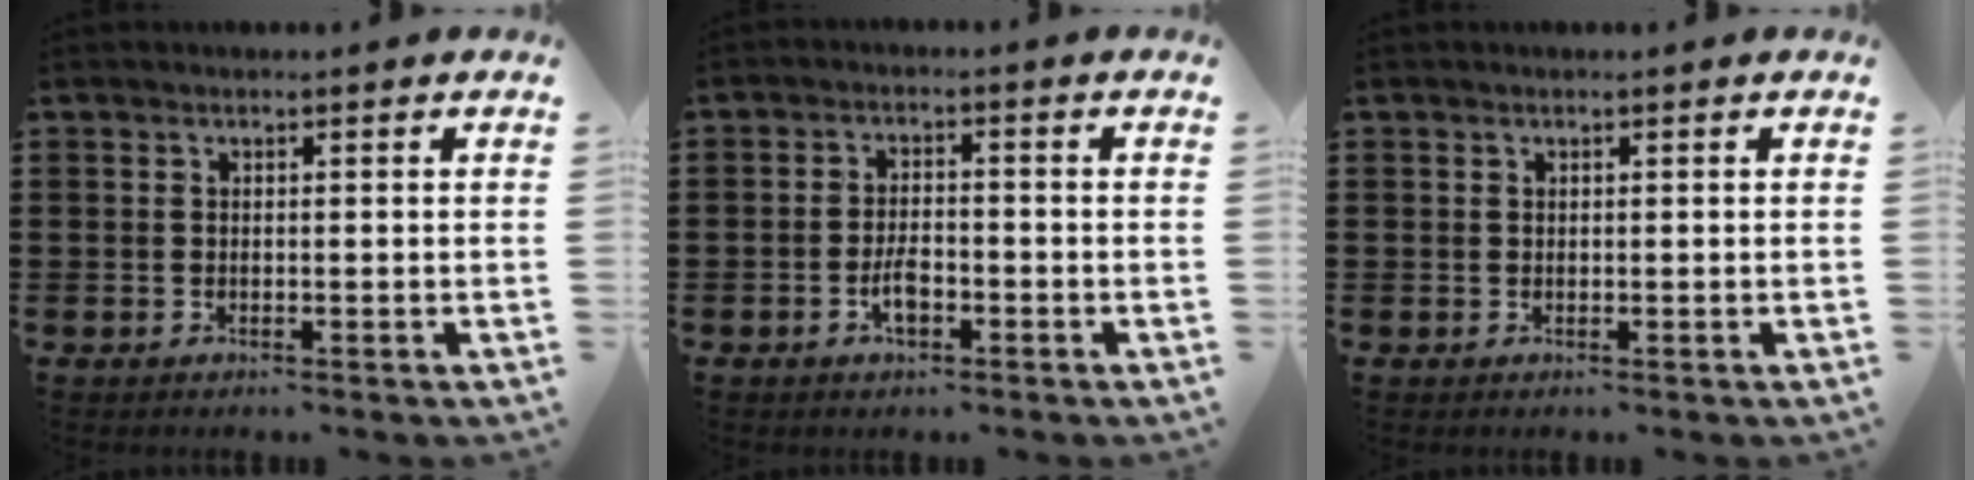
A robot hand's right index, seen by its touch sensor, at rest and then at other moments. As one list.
[{"total": 3.4, "force": [-1.5, 1.4, 2.7], "torque": [-0.061, -0.001, -0.031]}, {"total": 0.0}]